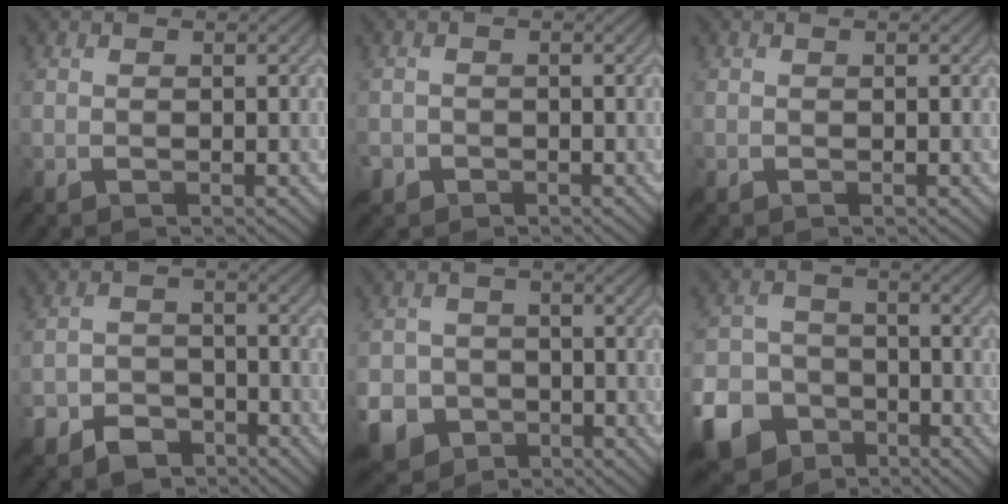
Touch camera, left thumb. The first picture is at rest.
{"total": 1.6, "force": [-1.1, 1.2, 0.1], "torque": [0.002, -0.004, -0.025]}
{"total": 0.0}
{"total": 5.8, "force": [-4.4, 3.1, 2.1], "torque": [-0.039, -0.003, -0.092]}
{"total": 6.7, "force": [-3.3, 5.2, 2.6], "torque": [-0.069, -0.015, -0.073]}
{"total": 9.5, "force": [-5.6, 6.5, 4.0], "torque": [-0.111, -0.017, -0.116]}